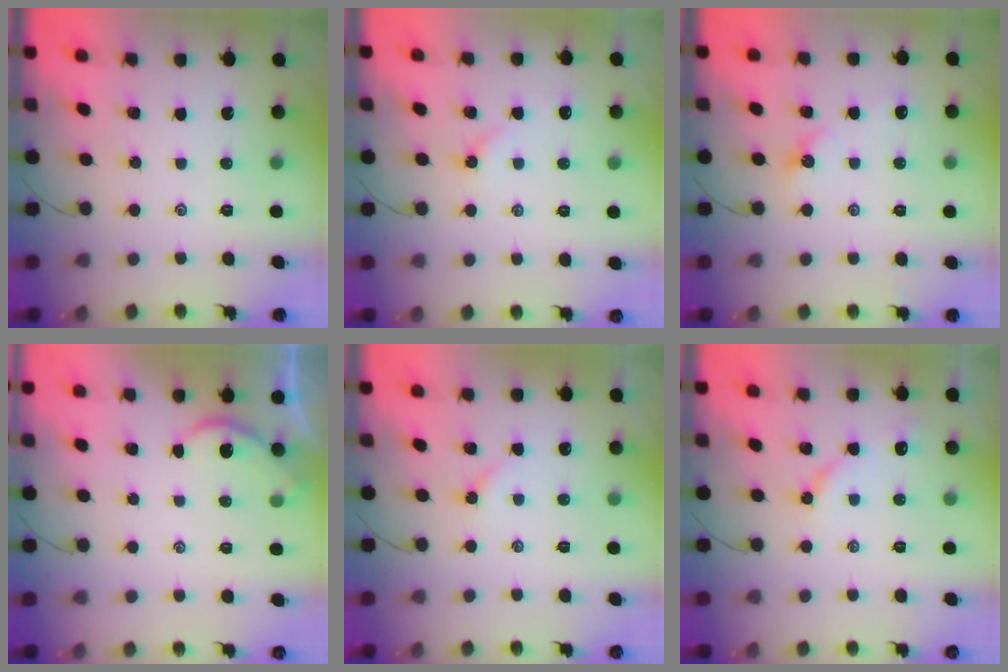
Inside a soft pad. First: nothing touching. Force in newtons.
{"total": 3.6, "press": 3.5, "slide": 0.7}
{"total": 4.4, "press": 4.3, "slide": 0.6}
{"total": 2.9, "press": 2.9, "slide": 0.2}
{"total": 2.7, "press": 2.7, "slide": 0.4}
{"total": 4.6, "press": 4.6, "slide": 0.5}